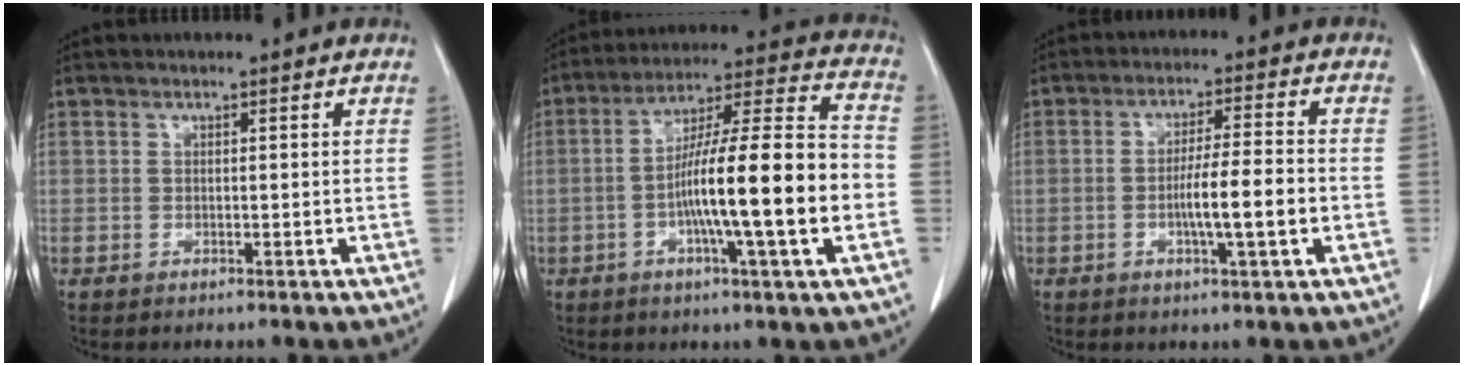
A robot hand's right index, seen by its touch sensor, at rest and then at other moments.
{"total": 18.4, "force": [-3.5, 0.8, 18.0], "torque": [-0.291, 0.012, -0.058]}
{"total": 7.4, "force": [-1.7, 0.3, 7.2], "torque": [-0.119, 0.003, -0.027]}